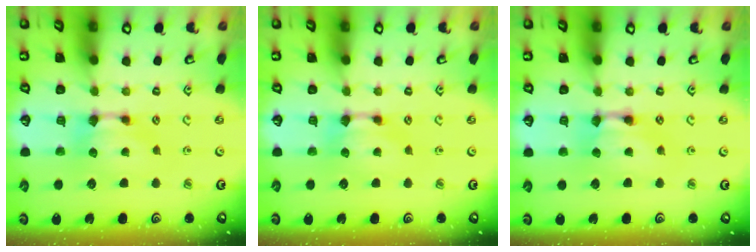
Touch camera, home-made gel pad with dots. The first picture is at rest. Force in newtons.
{"total": 0.0}
{"total": 2.2, "press": 2.2, "slide": 0.1}